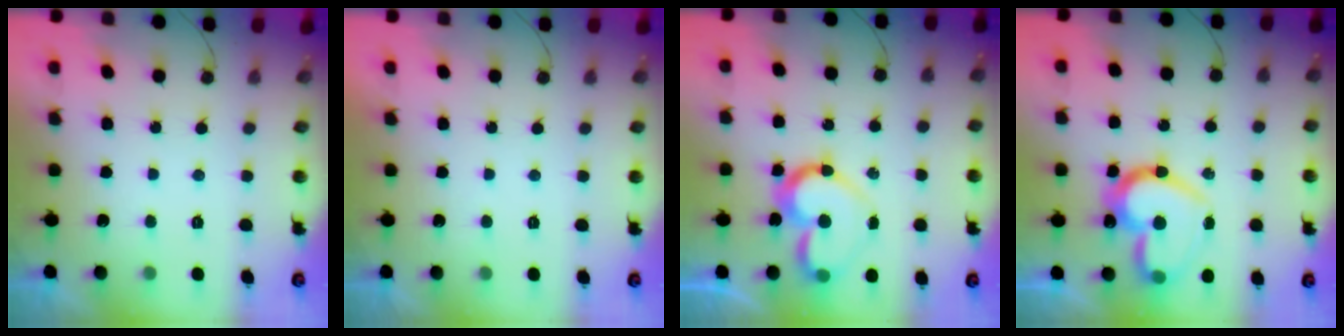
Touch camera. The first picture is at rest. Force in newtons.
{"total": 1.8, "press": 1.8, "slide": 0.0}
{"total": 14.9, "press": 14.8, "slide": 1.4}
{"total": 21.2, "press": 21.1, "slide": 1.9}